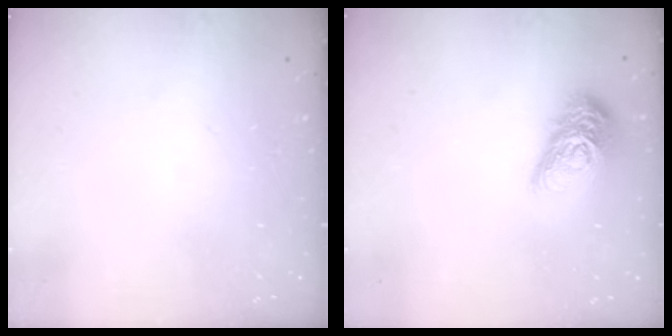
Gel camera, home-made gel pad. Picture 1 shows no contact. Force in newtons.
{"total": 15.3, "press": 15.3, "slide": 0.8}